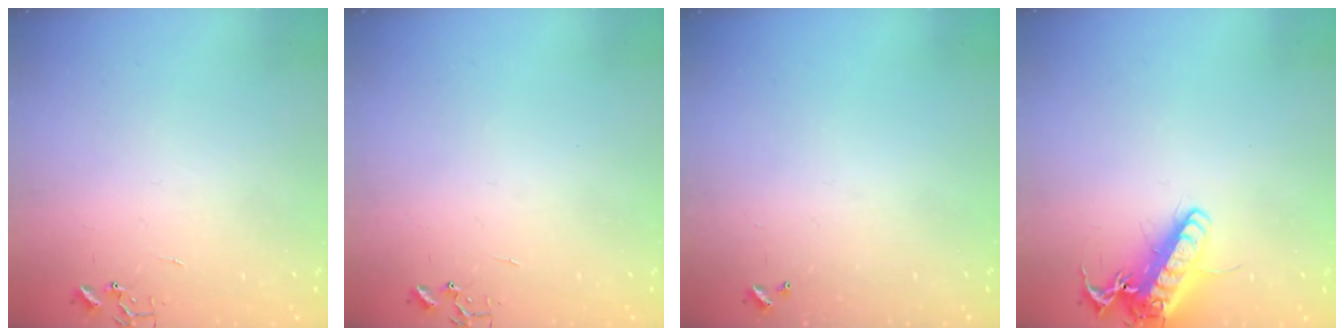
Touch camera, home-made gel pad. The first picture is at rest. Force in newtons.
{"total": 0.0}
{"total": 0.0}
{"total": 16.5, "press": 16.3, "slide": 2.7}